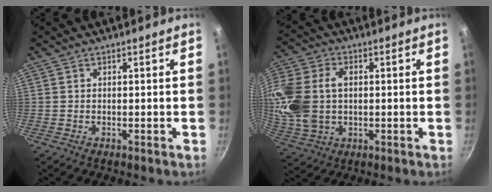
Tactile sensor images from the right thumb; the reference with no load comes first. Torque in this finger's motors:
{"motor_torque": [1.34, 3.08, 1.43, -0.22, 0.19]}